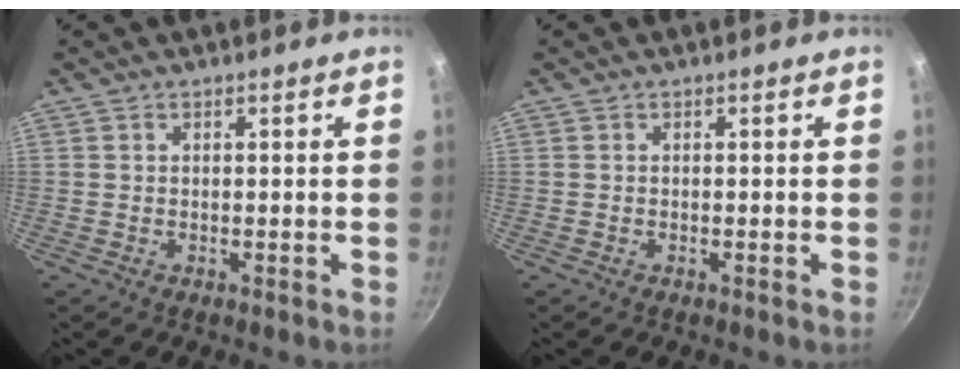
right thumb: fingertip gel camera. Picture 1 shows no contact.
{"total": 0.0}